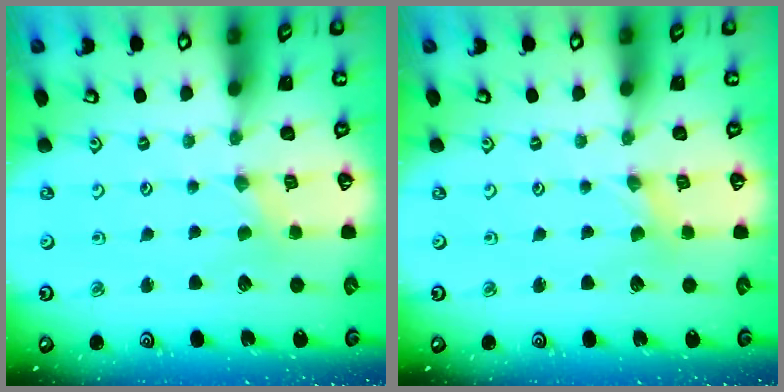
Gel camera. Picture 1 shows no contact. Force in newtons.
{"total": 0.0}